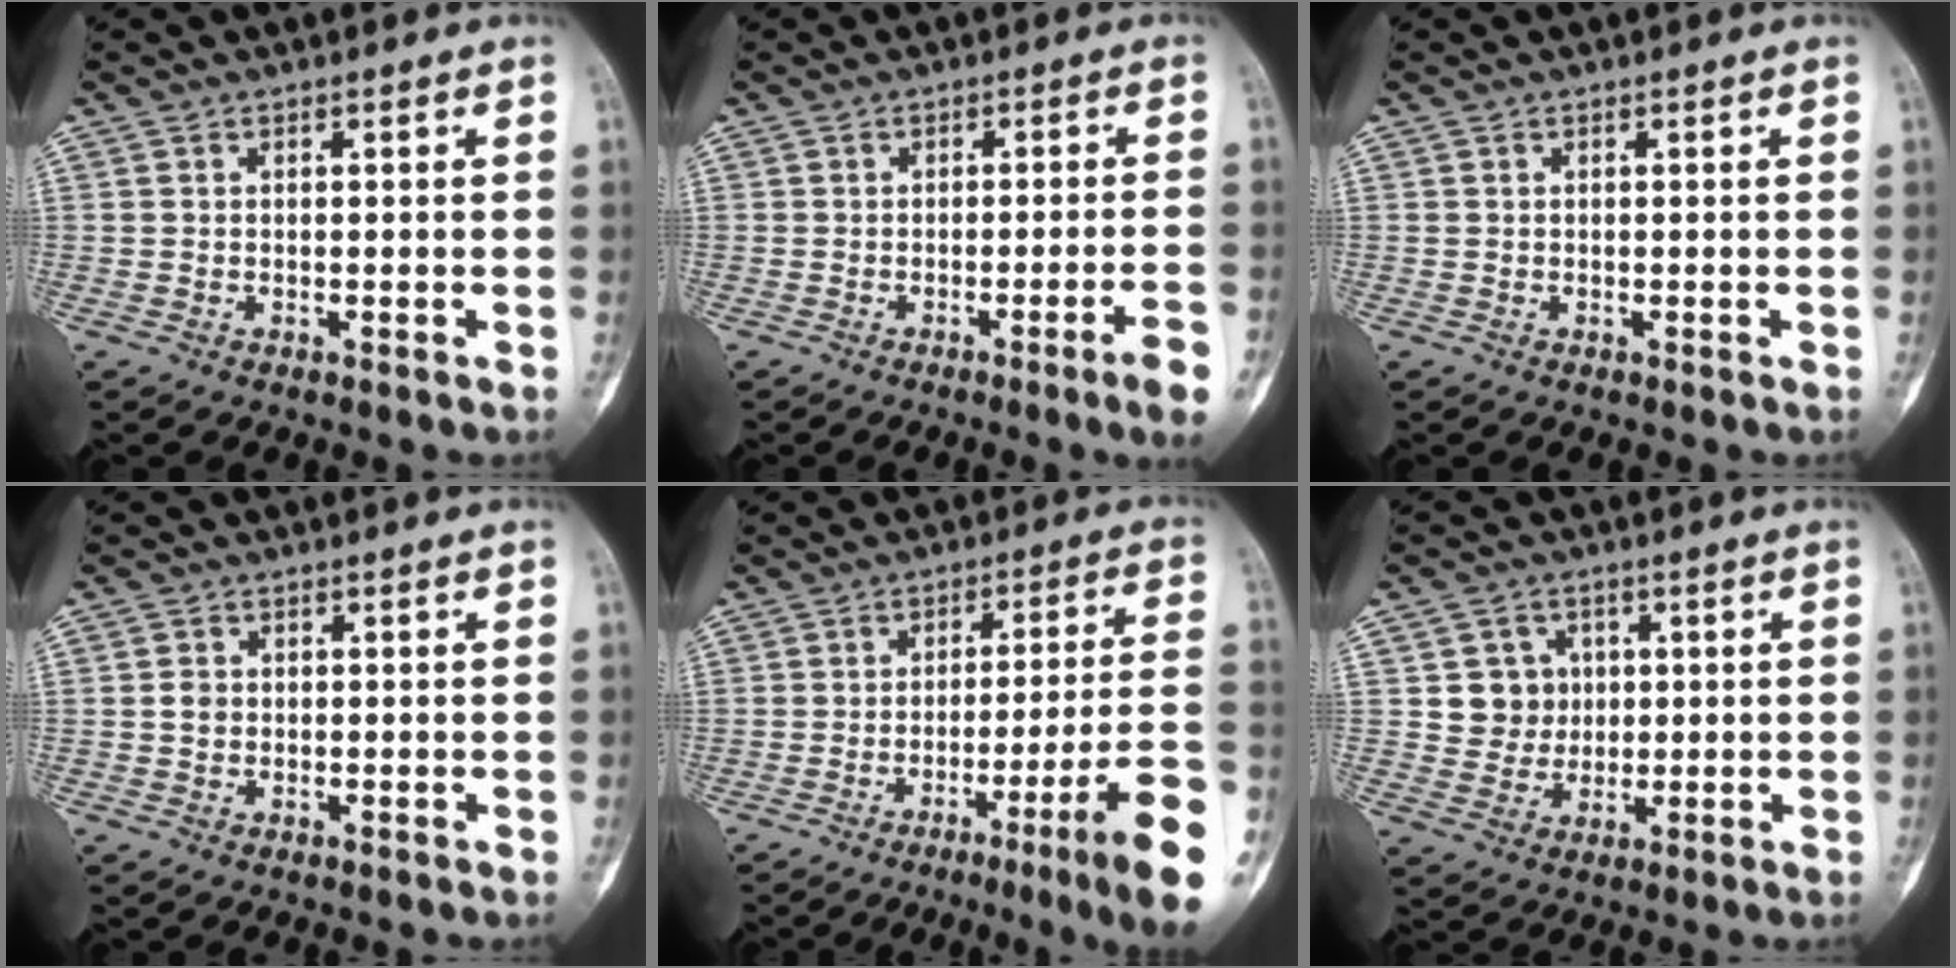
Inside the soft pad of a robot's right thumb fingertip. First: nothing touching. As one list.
[{"total": 5.2, "force": [-2.7, -0.3, 4.4], "torque": [-0.064, 0.006, -0.039]}, {"total": 0.0}, {"total": 1.8, "force": [-0.1, 1.6, 0.8], "torque": [-0.008, 0.004, -0.002]}, {"total": 15.1, "force": [-7.4, 0.1, 13.2], "torque": [-0.168, 0.031, -0.106]}, {"total": 6.5, "force": [1.2, 6.2, 1.4], "torque": [0.013, 0.003, 0.019]}]